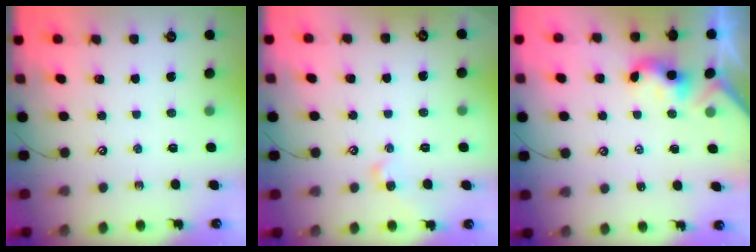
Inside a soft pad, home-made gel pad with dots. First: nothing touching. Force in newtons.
{"total": 2.0, "press": 1.9, "slide": 0.6}
{"total": 2.4, "press": 2.4, "slide": 0.2}